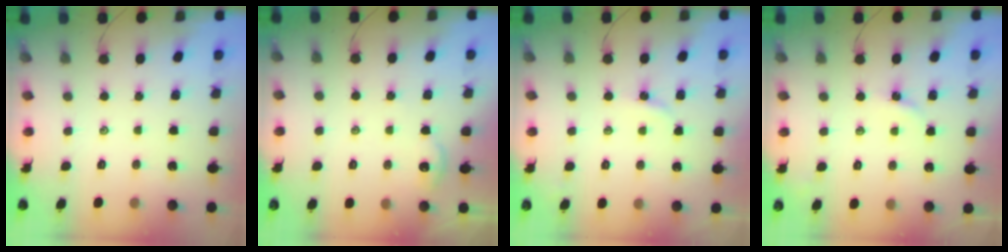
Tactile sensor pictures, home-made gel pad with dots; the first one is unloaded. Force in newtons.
{"total": 1.6, "press": 1.5, "slide": 0.3}
{"total": 3.0, "press": 2.9, "slide": 0.5}
{"total": 2.1, "press": 2.1, "slide": 0.3}